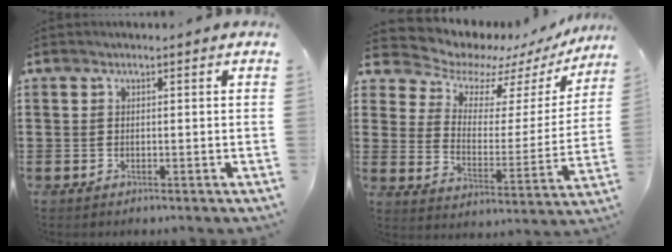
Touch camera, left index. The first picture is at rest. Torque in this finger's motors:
{"motor_torque": [1.12, -1.02, 0.04, -0.11]}